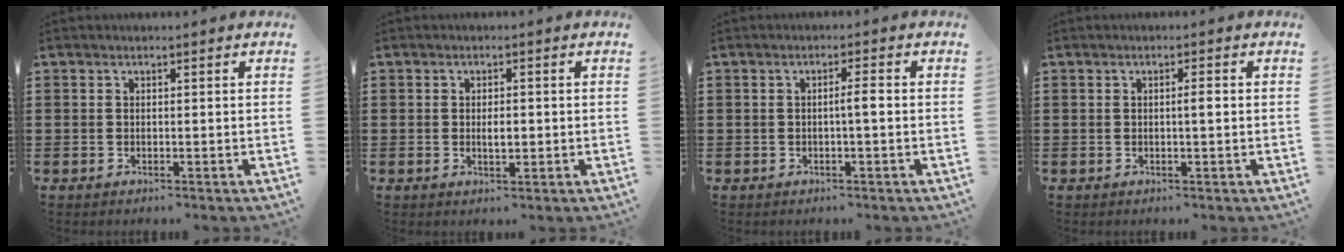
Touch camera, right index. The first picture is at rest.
{"total": 2.3, "force": [-0.1, 0.9, 2.1], "torque": [-0.039, 0.001, -0.003]}
{"total": 2.1, "force": [-0.3, 0.1, 2.1], "torque": [-0.038, 0.001, -0.007]}
{"total": 1.5, "force": [0.1, 0.1, 1.5], "torque": [-0.027, 0.000, 0.000]}